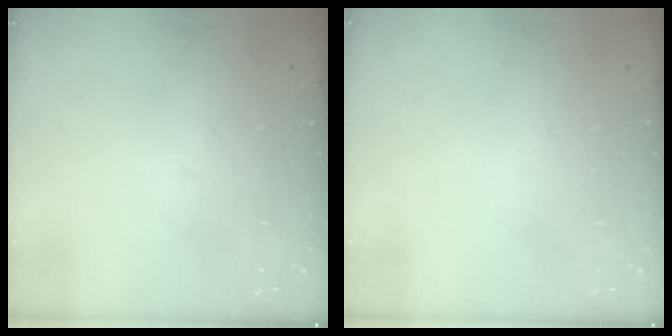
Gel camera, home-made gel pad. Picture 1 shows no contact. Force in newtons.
{"total": 1.9, "press": 1.9, "slide": 0.1}